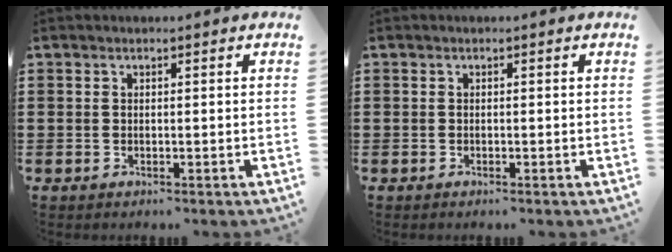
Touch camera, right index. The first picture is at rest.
{"total": 0.0}